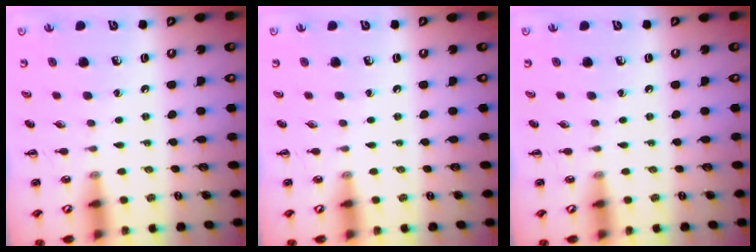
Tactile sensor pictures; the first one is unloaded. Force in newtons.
{"total": 0.0}
{"total": 0.0}